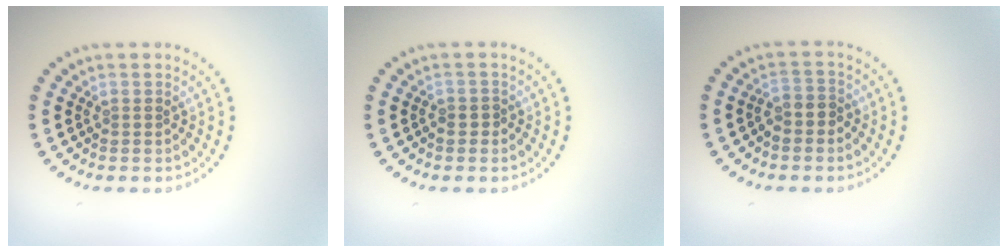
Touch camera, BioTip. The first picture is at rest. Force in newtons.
{"total": 0.9, "press": 0.7, "slide": 0.5}
{"total": 1.8, "press": 1.6, "slide": 0.9}